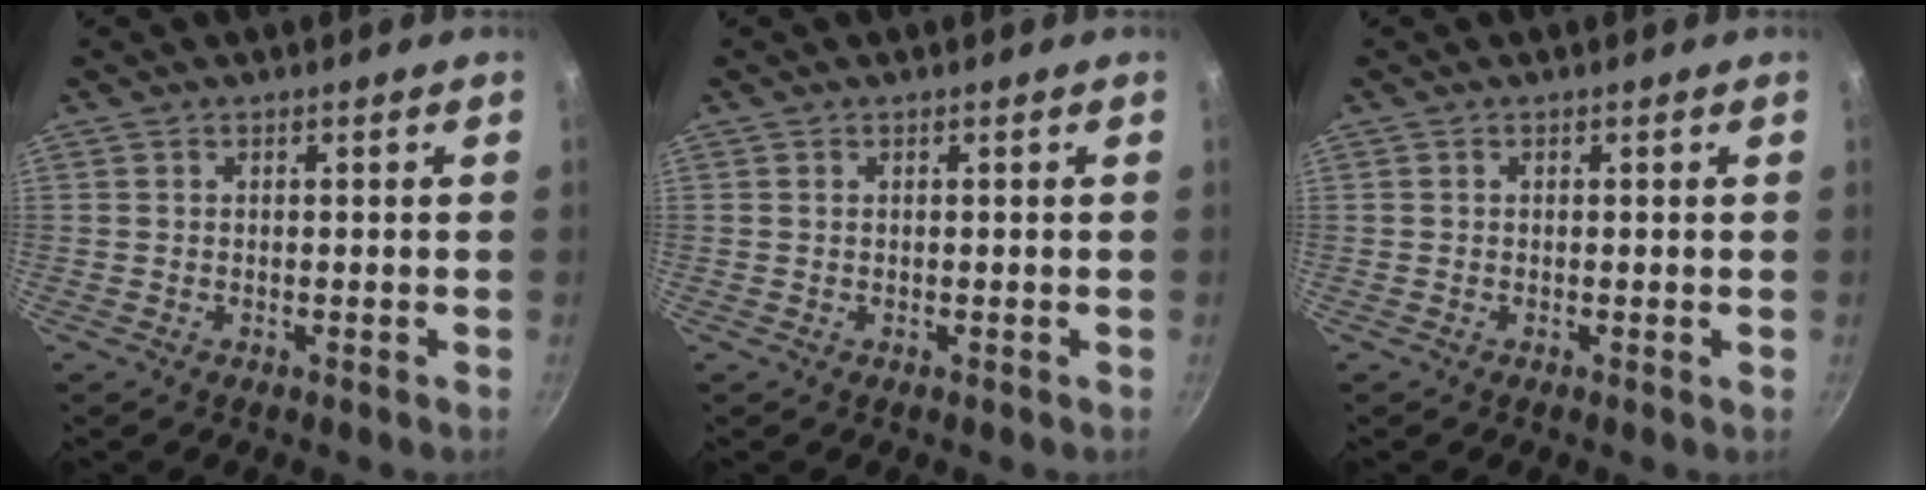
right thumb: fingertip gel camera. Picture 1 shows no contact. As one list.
[{"total": 0.0}, {"total": 0.0}]